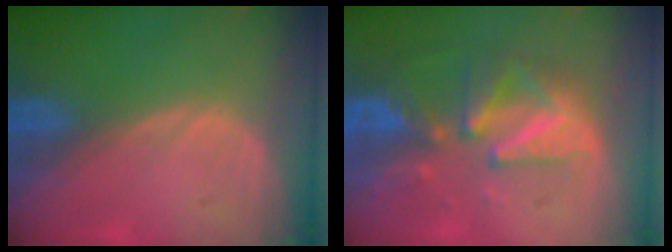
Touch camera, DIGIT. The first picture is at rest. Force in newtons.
{"total": 9.3, "press": 8.5, "slide": 3.7}